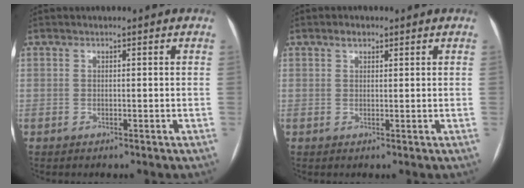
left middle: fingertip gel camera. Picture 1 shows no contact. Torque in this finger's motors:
{"motor_torque": [0.17, -0.15, -0.05, 0.00]}